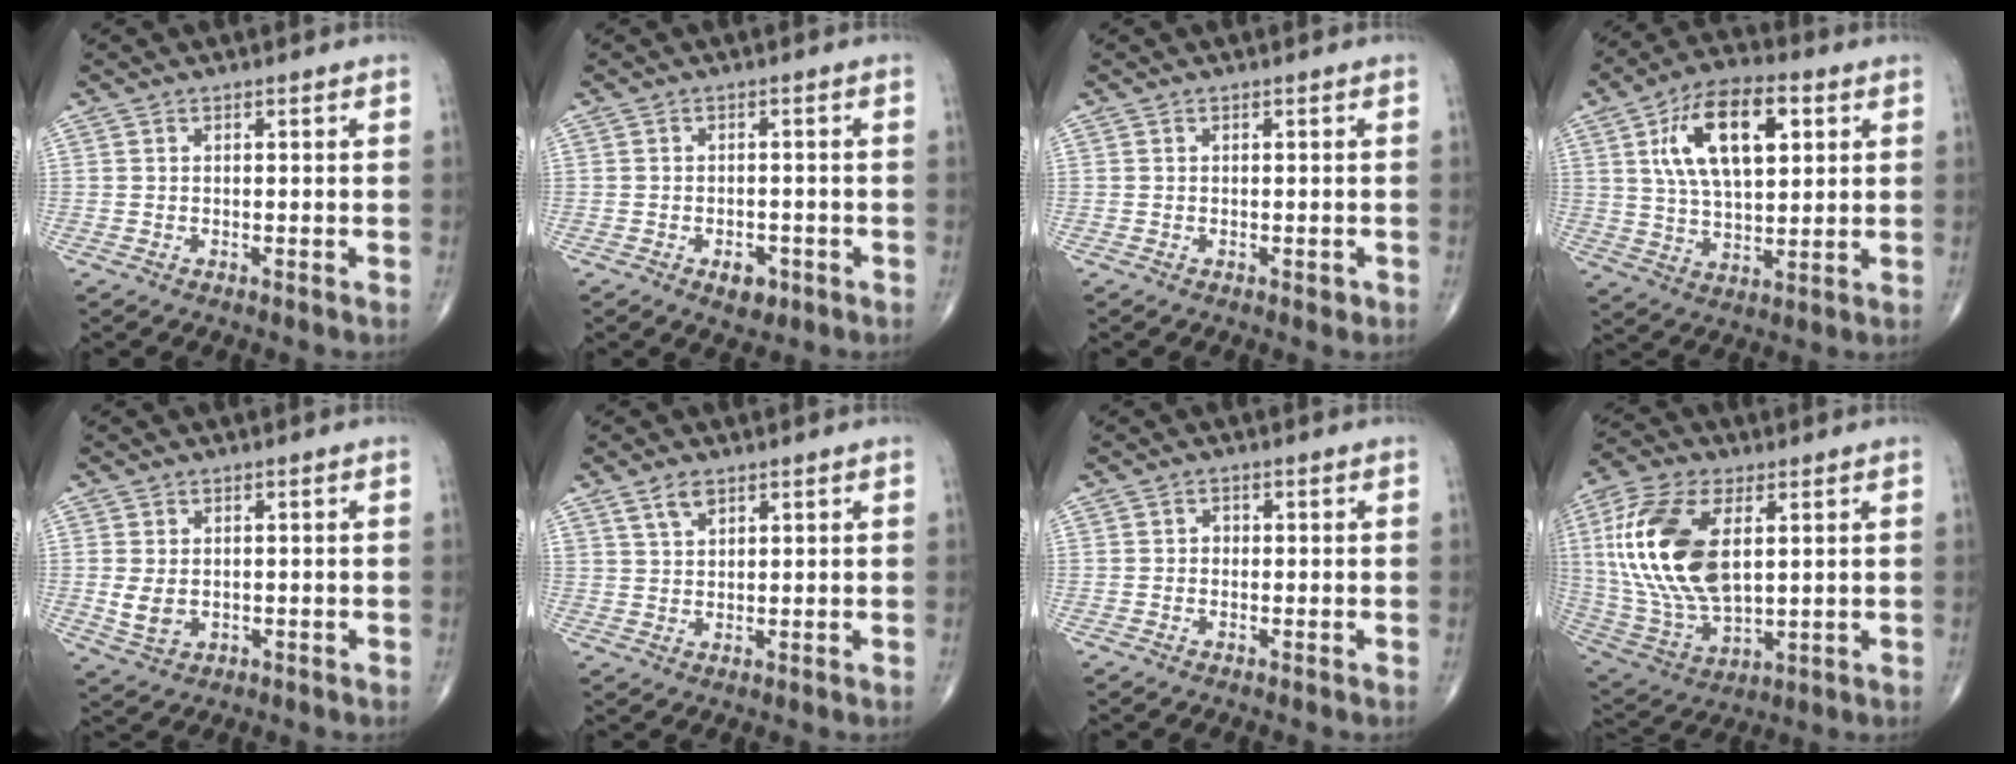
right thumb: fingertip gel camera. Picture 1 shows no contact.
{"total": 3.5, "force": [-1.7, 2.2, 2.1], "torque": [-0.015, 0.007, -0.020]}
{"total": 0.9, "force": [-0.3, 0.5, 0.6], "torque": [-0.005, 0.000, -0.004]}
{"total": 16.7, "force": [5.3, 8.2, 13.6], "torque": [-0.224, -0.001, 0.093]}
{"total": 4.0, "force": [-0.1, 3.0, 2.7], "torque": [-0.044, -0.006, 0.007]}
{"total": 3.4, "force": [2.2, 1.7, 1.9], "torque": [-0.032, -0.008, 0.047]}
{"total": 0.9, "force": [-0.1, 0.8, 0.4], "torque": [0.001, 0.003, -0.007]}
{"total": 21.0, "force": [4.3, 11.1, 17.3], "torque": [-0.362, -0.016, 0.083]}